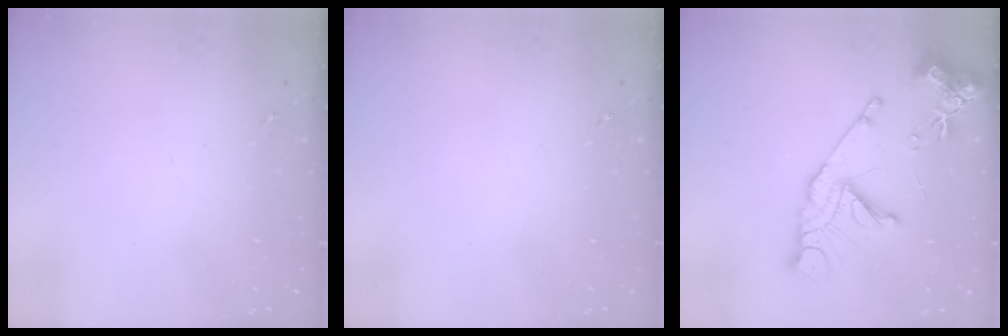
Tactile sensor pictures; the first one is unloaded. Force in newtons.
{"total": 0.0}
{"total": 16.4, "press": 16.3, "slide": 1.9}